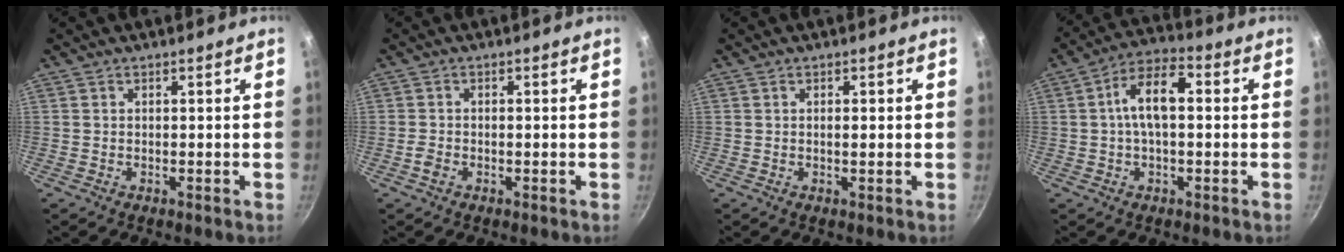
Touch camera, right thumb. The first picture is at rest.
{"total": 1.5, "force": [-0.6, 0.9, 1.1], "torque": [-0.028, 0.006, -0.017]}
{"total": 1.2, "force": [0.2, 0.4, 1.1], "torque": [-0.018, 0.001, 0.002]}
{"total": 11.0, "force": [1.0, 5.7, 9.4], "torque": [-0.151, 0.035, 0.004]}